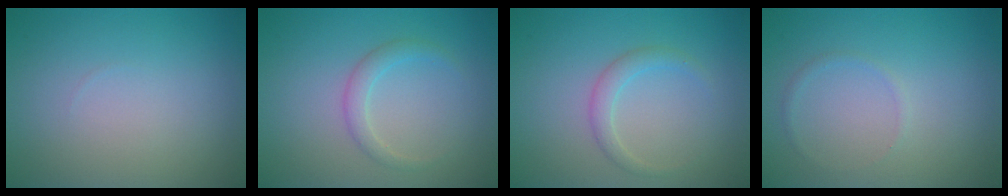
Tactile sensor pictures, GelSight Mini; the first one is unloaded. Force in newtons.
{"total": 1.6, "press": 1.6, "slide": 0.1}
{"total": 1.7, "press": 1.7, "slide": 0.1}
{"total": 0.6, "press": 0.6, "slide": 0.1}